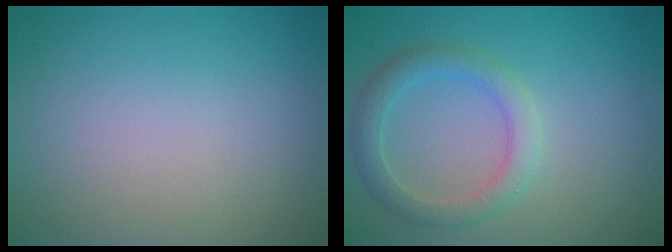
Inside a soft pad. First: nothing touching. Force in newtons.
{"total": 3.0, "press": 3.0, "slide": 0.1}